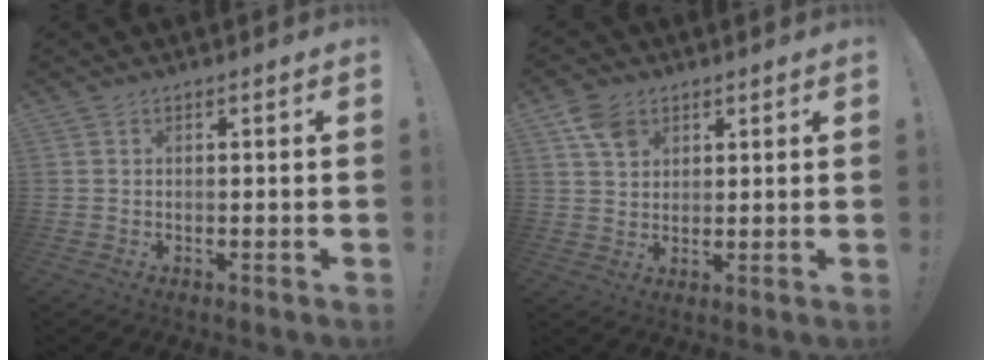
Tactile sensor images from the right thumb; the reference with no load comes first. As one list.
[{"total": 6.9, "force": [3.8, 5.0, 3.0], "torque": [-0.053, -0.009, 0.075]}]